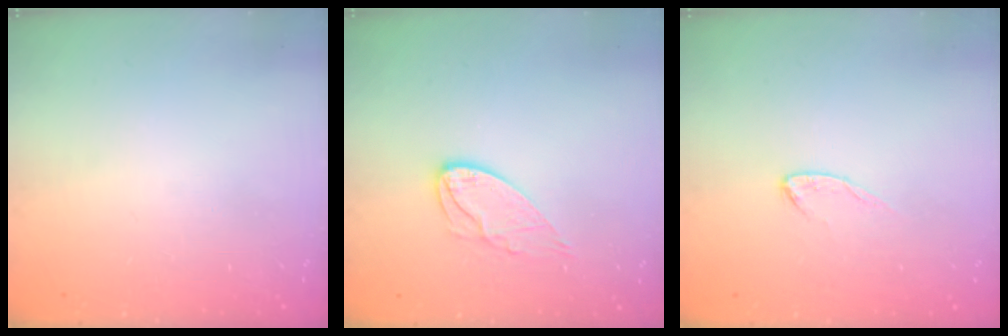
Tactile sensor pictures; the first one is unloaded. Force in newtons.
{"total": 8.5, "press": 8.5, "slide": 0.5}
{"total": 4.4, "press": 4.4, "slide": 0.3}